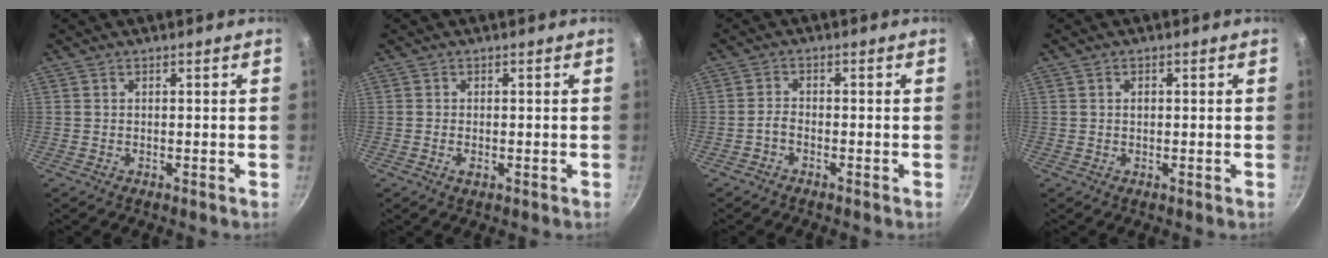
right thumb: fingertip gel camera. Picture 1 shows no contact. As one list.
[{"total": 1.6, "force": [-0.4, 0.9, 1.2], "torque": [-0.022, -0.002, -0.008]}, {"total": 1.8, "force": [-1.3, 0.8, 1.0], "torque": [-0.024, 0.013, -0.030]}, {"total": 1.0, "force": [0.1, 0.7, 0.7], "torque": [-0.011, 0.003, 0.002]}]